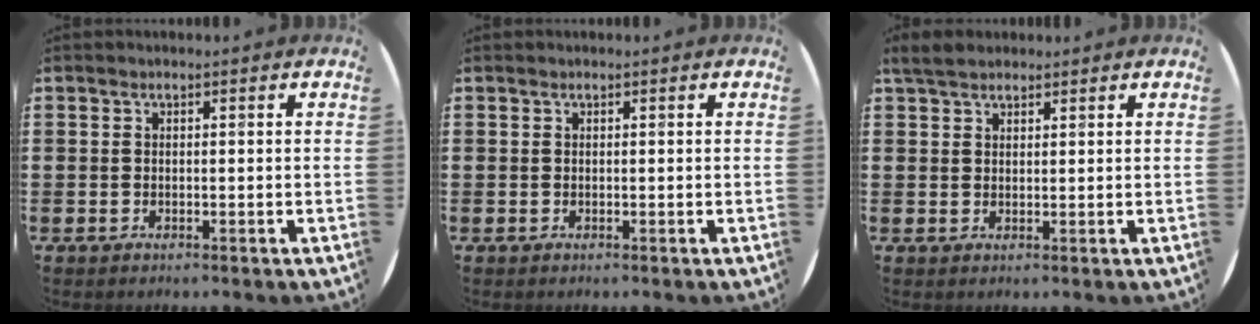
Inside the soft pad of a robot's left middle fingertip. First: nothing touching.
{"total": 0.0}
{"total": 2.8, "force": [2.4, 1.0, 1.0], "torque": [-0.017, 0.003, 0.045]}